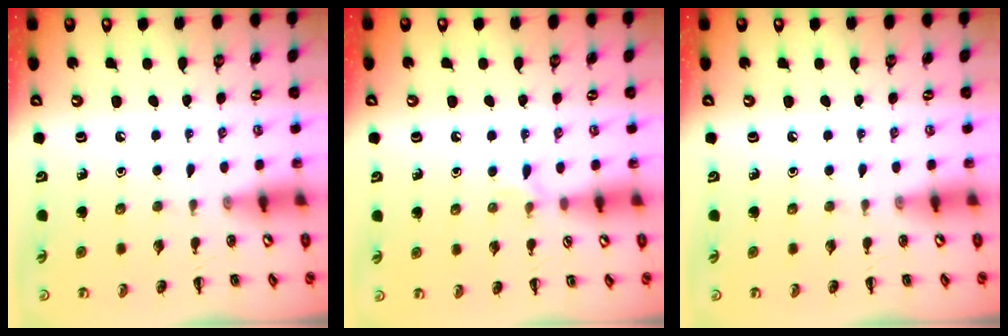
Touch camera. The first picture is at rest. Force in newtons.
{"total": 5.2, "press": 4.9, "slide": 1.8}
{"total": 0.0}